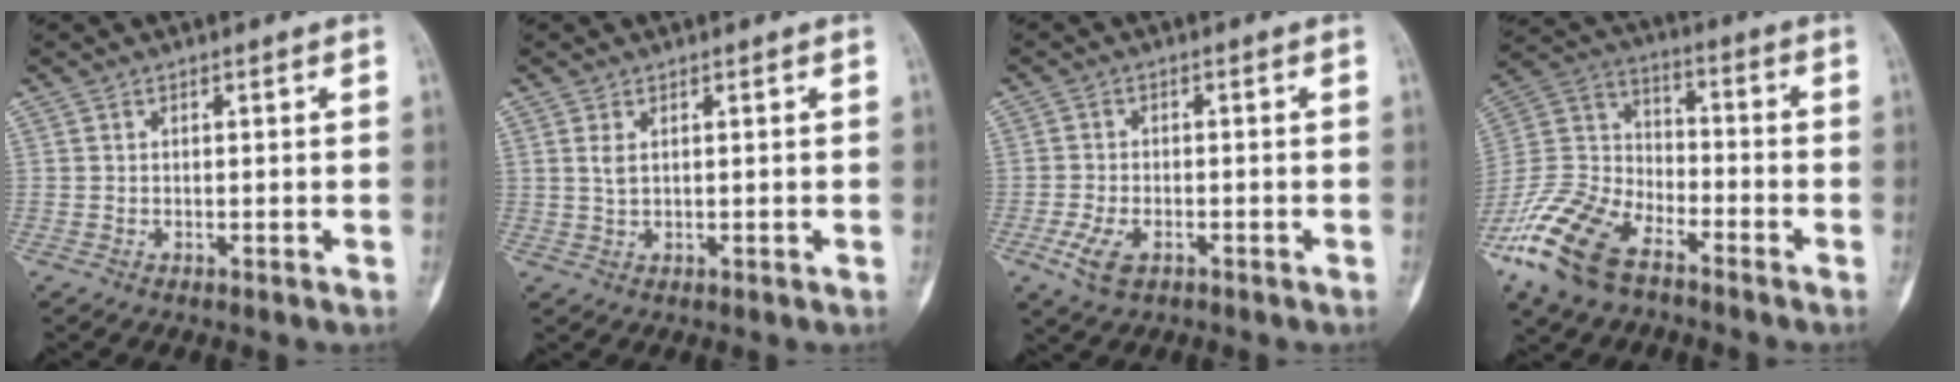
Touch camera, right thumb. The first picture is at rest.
{"total": 1.8, "force": [0.7, 0.9, 1.5], "torque": [-0.032, 0.001, 0.020]}
{"total": 5.3, "force": [-2.5, 2.8, 3.8], "torque": [-0.084, 0.003, -0.045]}
{"total": 17.6, "force": [-11.2, 8.9, 10.3], "torque": [-0.215, 0.048, -0.221]}